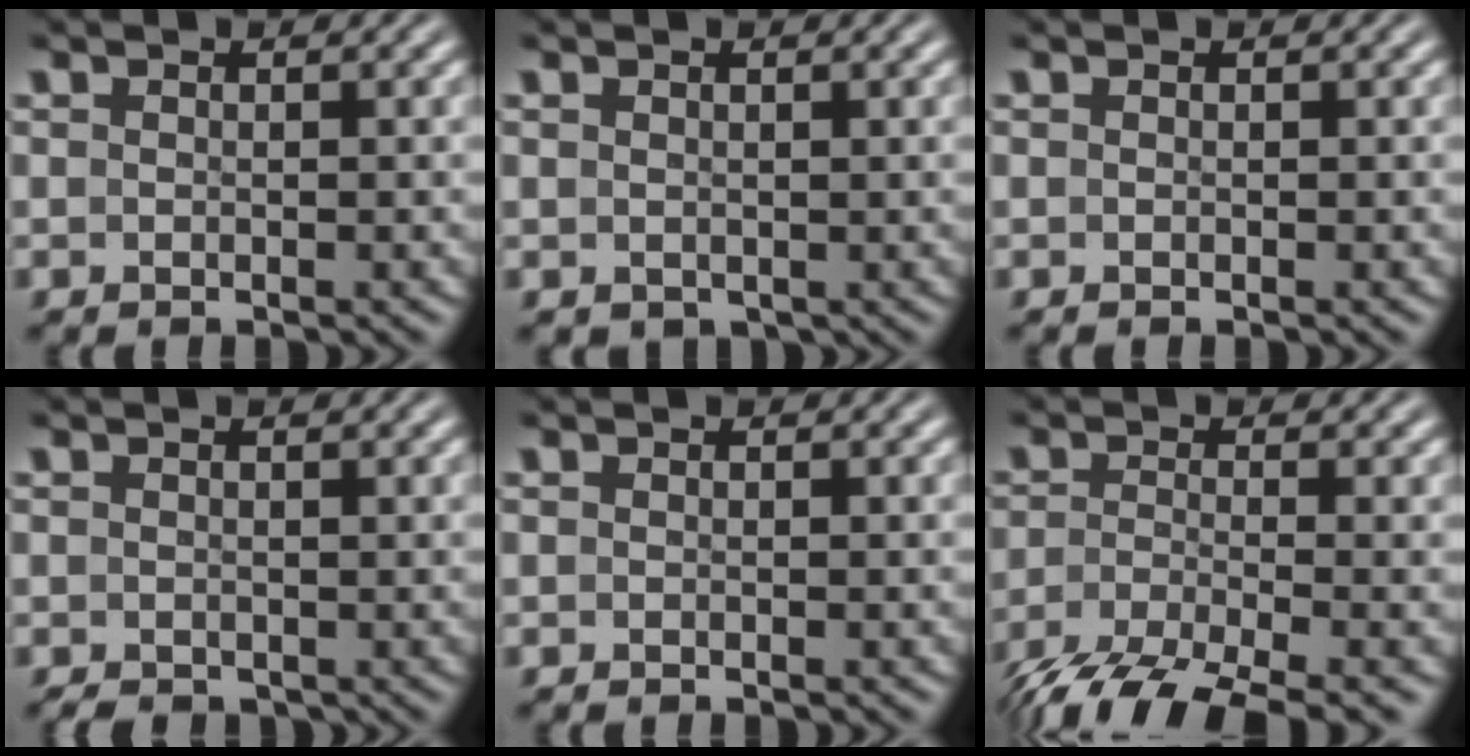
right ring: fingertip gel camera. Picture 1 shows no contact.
{"total": 0.8, "force": [0.0, 0.8, 0.1], "torque": [-0.002, -0.013, 0.013]}
{"total": 0.0}
{"total": 1.2, "force": [-0.9, 0.8, 0.3], "torque": [-0.003, -0.014, -0.007]}
{"total": 0.0}
{"total": 6.8, "force": [-5.3, 1.7, 3.9], "torque": [-0.066, -0.021, -0.070]}